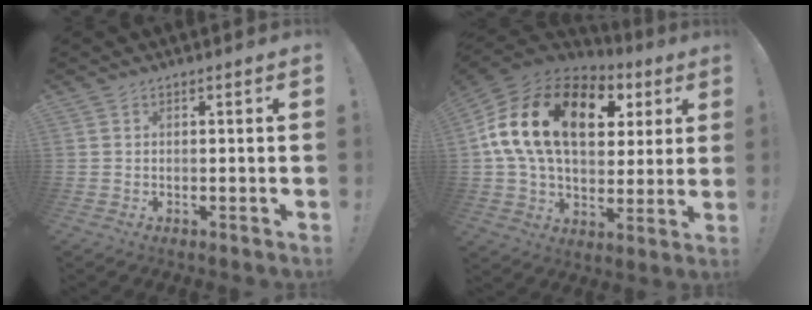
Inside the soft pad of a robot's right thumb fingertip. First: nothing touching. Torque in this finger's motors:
{"motor_torque": [2.51, 2.51, 1.10, -0.55, 0.65]}